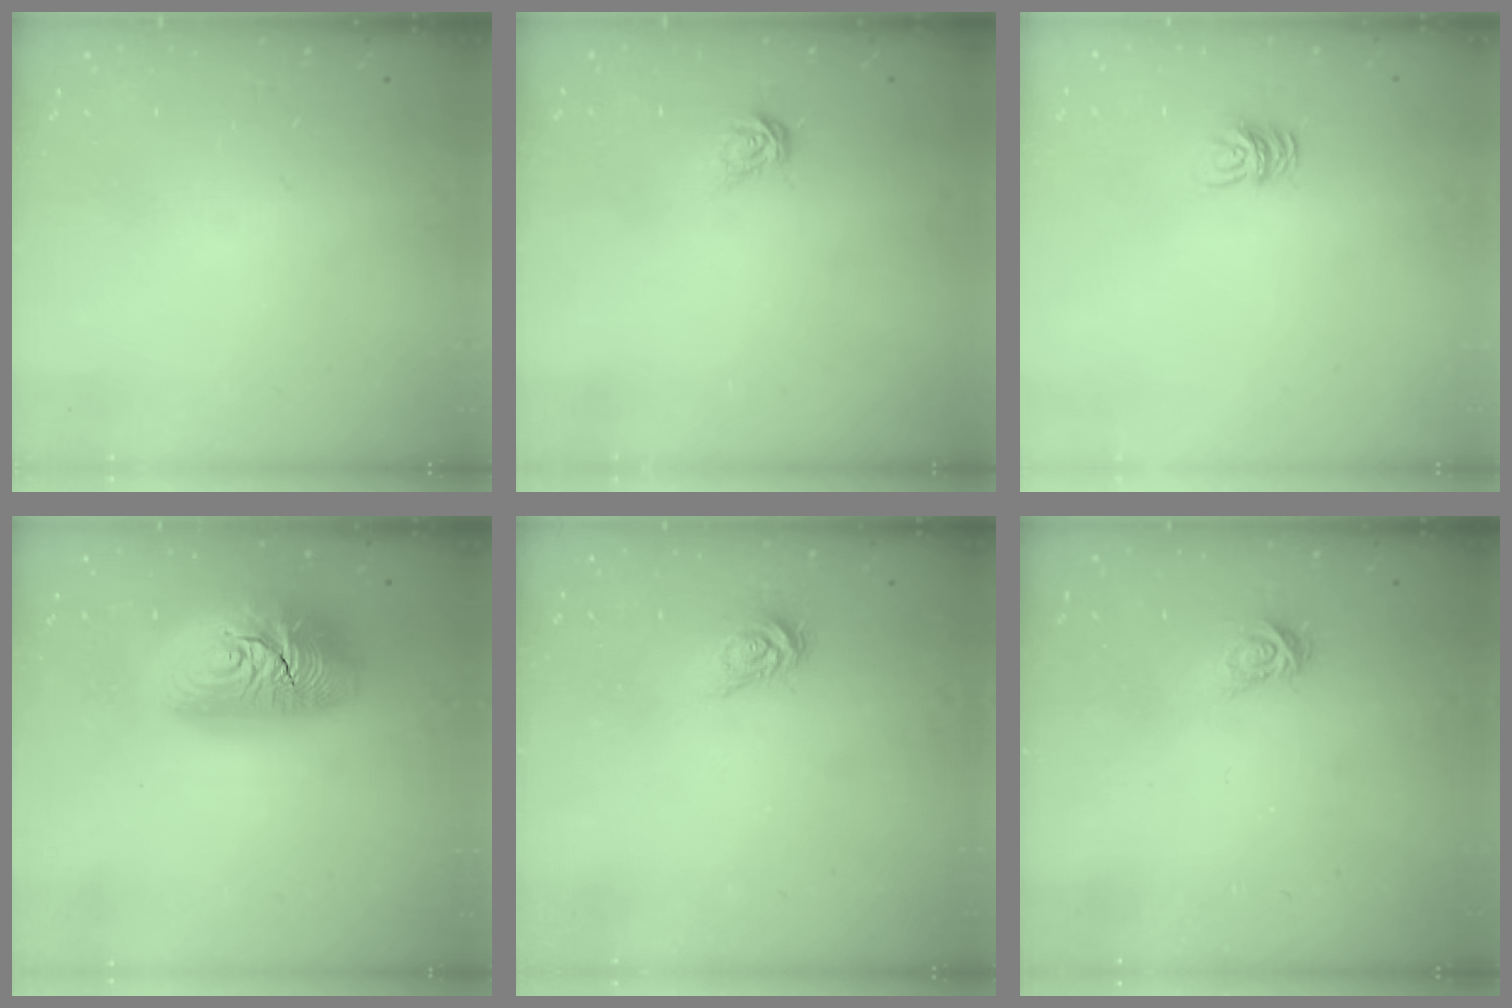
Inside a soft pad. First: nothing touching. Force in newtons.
{"total": 5.4, "press": 5.4, "slide": 0.6}
{"total": 5.4, "press": 5.4, "slide": 0.4}
{"total": 20.2, "press": 20.1, "slide": 1.4}
{"total": 5.5, "press": 5.5, "slide": 0.6}
{"total": 5.0, "press": 5.0, "slide": 0.7}